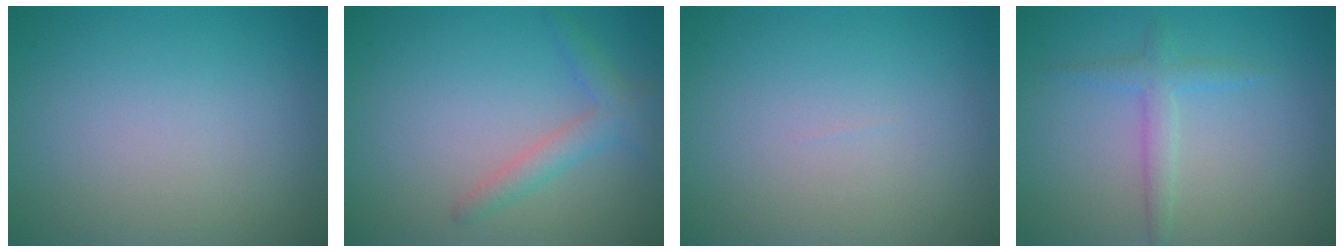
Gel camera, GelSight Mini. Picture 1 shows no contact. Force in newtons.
{"total": 2.3, "press": 2.3, "slide": 0.1}
{"total": 0.0}
{"total": 1.8, "press": 1.8, "slide": 0.1}